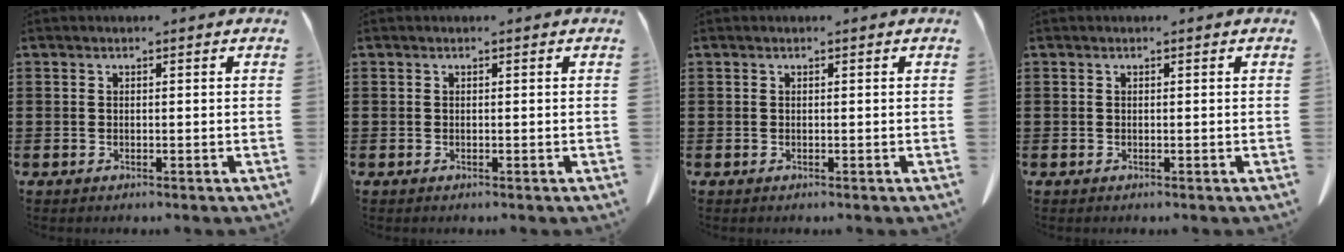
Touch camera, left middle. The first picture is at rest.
{"total": 0.0}
{"total": 0.0}
{"total": 0.0}